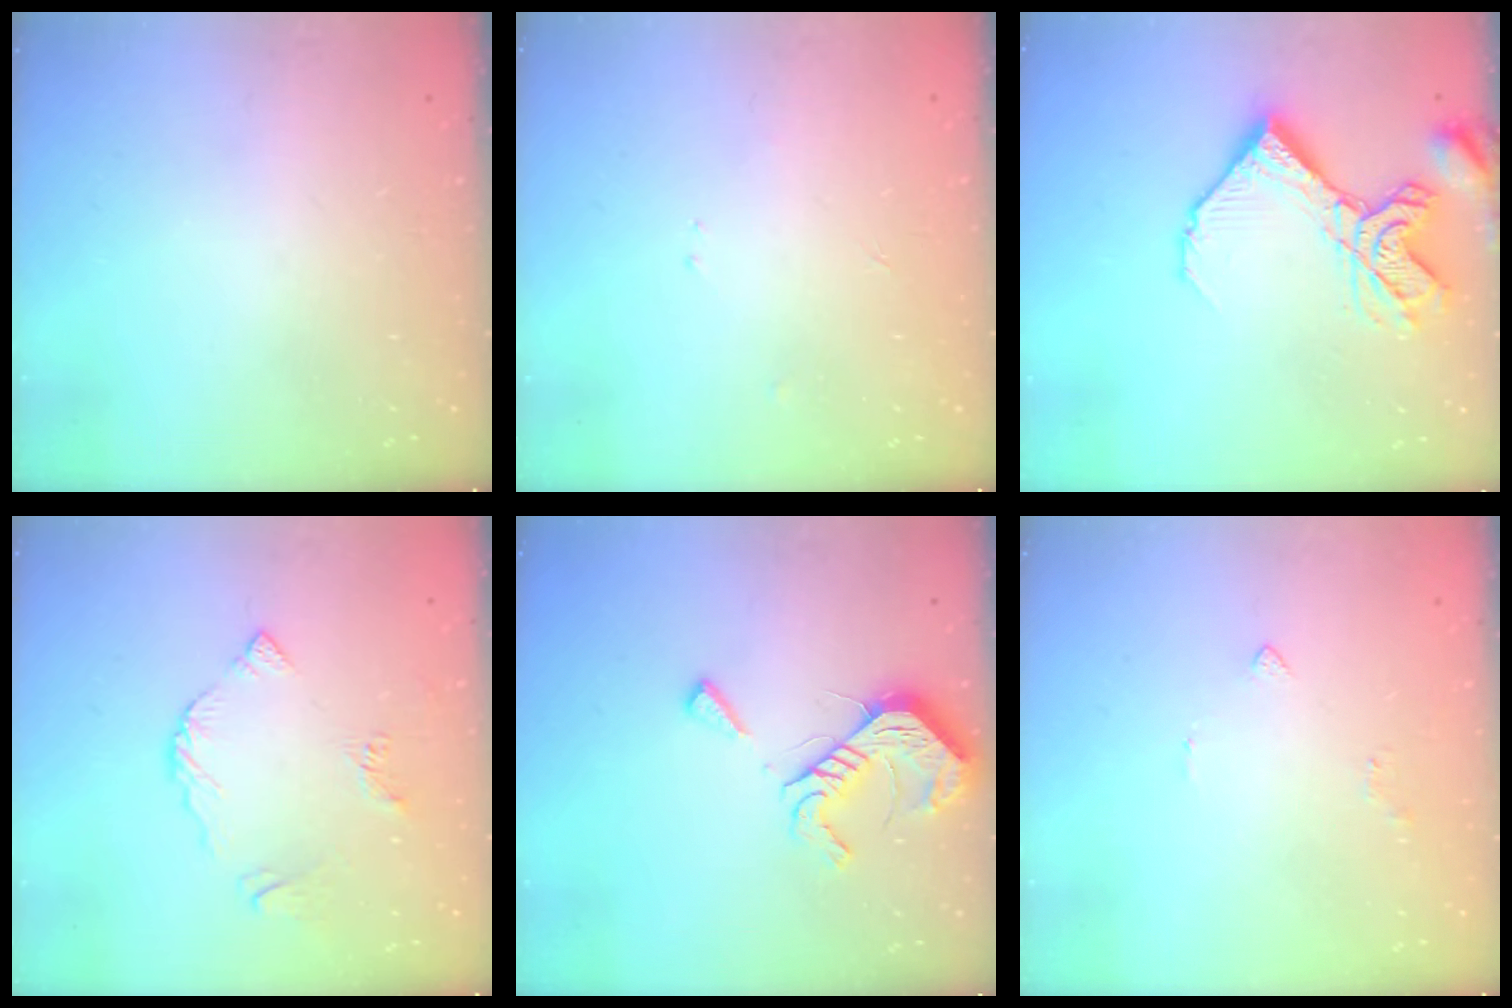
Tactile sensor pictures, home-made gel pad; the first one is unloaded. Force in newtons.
{"total": 2.4, "press": 2.4, "slide": 0.3}
{"total": 14.4, "press": 14.3, "slide": 1.7}
{"total": 6.0, "press": 6.0, "slide": 0.5}
{"total": 13.1, "press": 13.1, "slide": 0.5}
{"total": 2.2, "press": 2.1, "slide": 0.5}